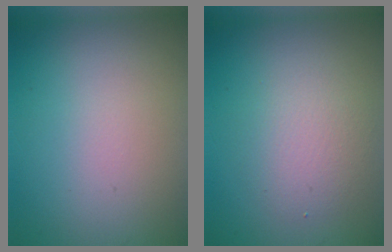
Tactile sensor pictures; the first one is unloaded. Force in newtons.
{"total": 2.9, "press": 2.9, "slide": 0.0}